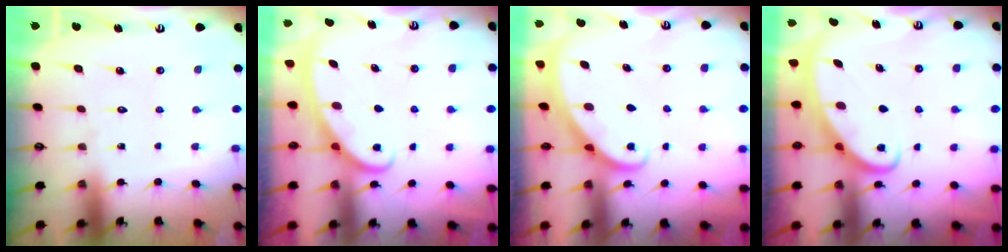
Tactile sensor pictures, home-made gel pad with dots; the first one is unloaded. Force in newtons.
{"total": 2.8, "press": 2.8, "slide": 0.4}
{"total": 1.8, "press": 1.8, "slide": 0.0}
{"total": 2.5, "press": 2.5, "slide": 0.3}